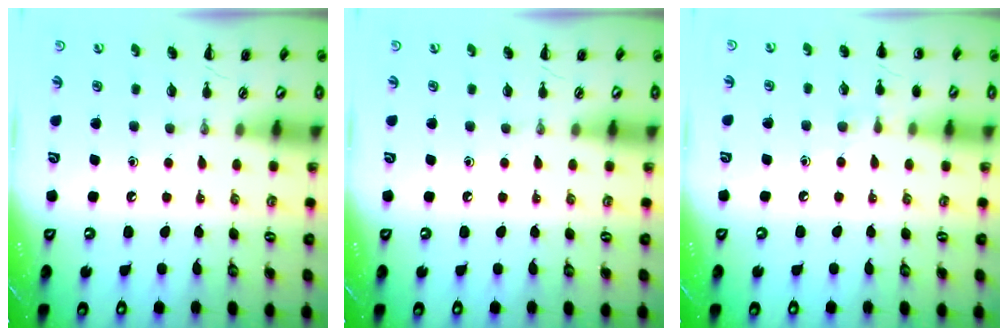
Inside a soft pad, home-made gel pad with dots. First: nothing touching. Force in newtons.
{"total": 0.0}
{"total": 5.7, "press": 5.5, "slide": 1.6}